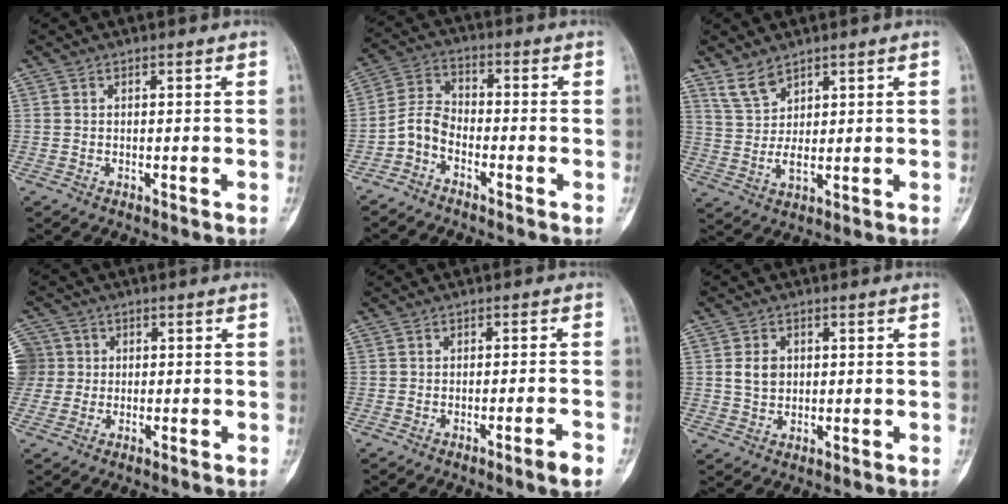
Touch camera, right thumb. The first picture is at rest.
{"total": 5.0, "force": [-3.0, 2.8, 2.9], "torque": [-0.054, 0.031, -0.076]}
{"total": 5.3, "force": [4.0, 2.3, 2.6], "torque": [-0.044, -0.024, 0.088]}
{"total": 7.7, "force": [0.6, 7.6, 1.3], "torque": [-0.021, 0.029, 0.012]}
{"total": 3.2, "force": [-2.0, -0.2, 2.5], "torque": [-0.043, 0.009, -0.032]}
{"total": 4.1, "force": [0.7, 3.2, 2.4], "torque": [-0.028, 0.000, 0.015]}